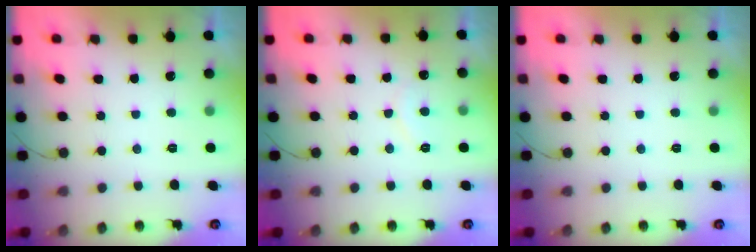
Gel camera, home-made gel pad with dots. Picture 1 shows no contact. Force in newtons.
{"total": 4.9, "press": 4.9, "slide": 0.4}
{"total": 0.0}